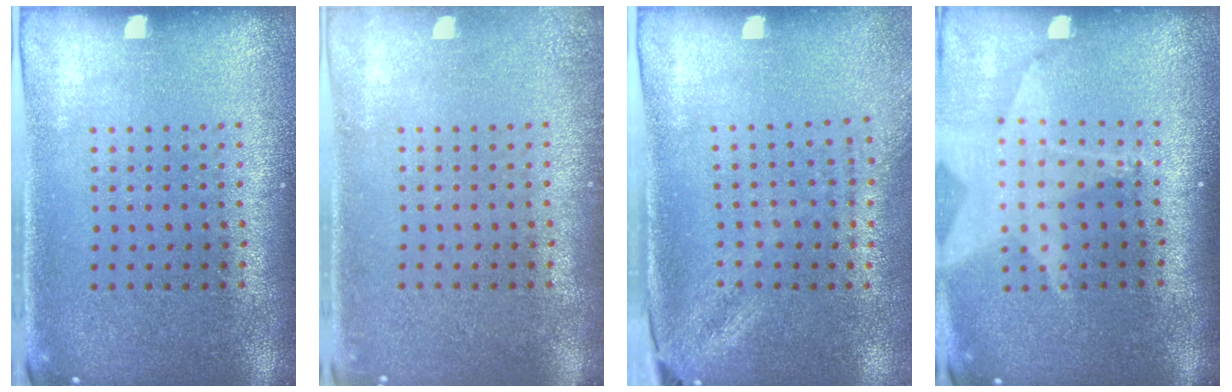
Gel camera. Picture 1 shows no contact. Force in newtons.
{"total": 1.1, "press": 1.0, "slide": 0.2}
{"total": 1.8, "press": 1.4, "slide": 1.2}
{"total": 2.0, "press": 1.5, "slide": 1.2}